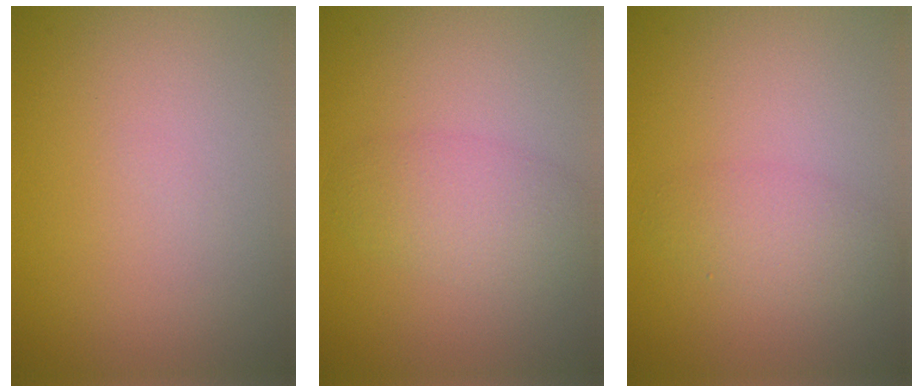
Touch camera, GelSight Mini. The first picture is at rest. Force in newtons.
{"total": 3.2, "press": 3.2, "slide": 0.0}
{"total": 2.3, "press": 2.3, "slide": 0.1}